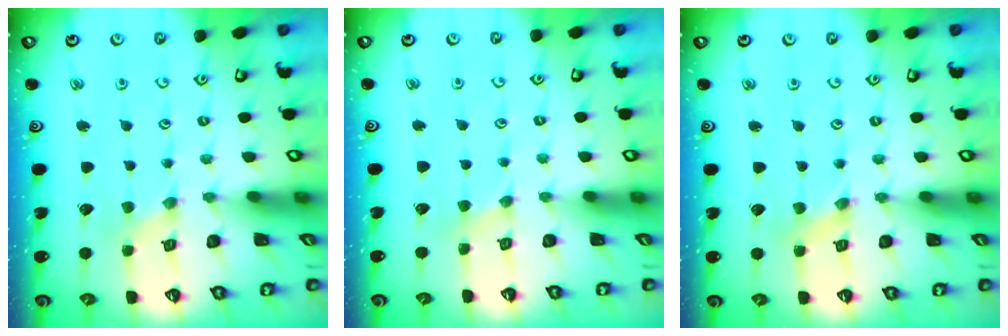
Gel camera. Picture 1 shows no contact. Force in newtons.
{"total": 2.3, "press": 2.3, "slide": 0.4}
{"total": 1.4, "press": 1.3, "slide": 0.2}